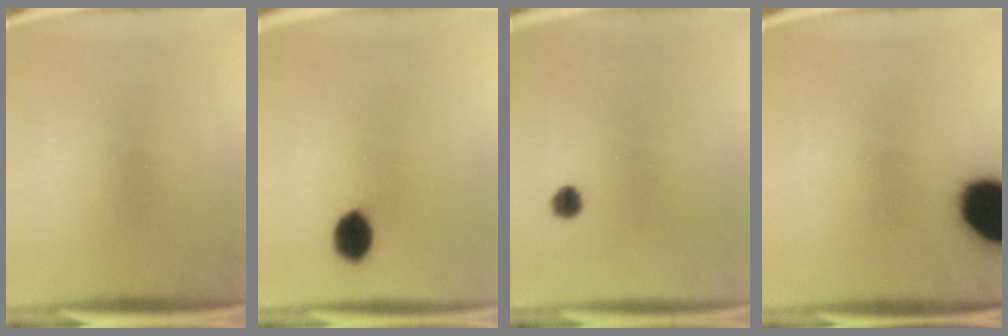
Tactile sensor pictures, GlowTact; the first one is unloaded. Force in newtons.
{"total": 6.0}
{"total": 2.3}
{"total": 19.6}